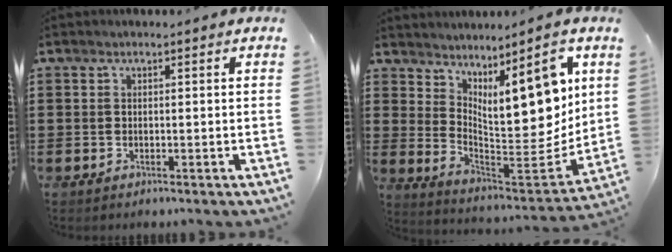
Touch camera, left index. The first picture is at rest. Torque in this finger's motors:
{"motor_torque": [2.14, 0.00, 0.55, 0.21]}